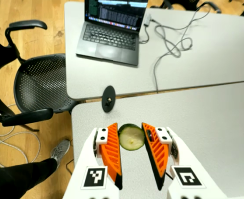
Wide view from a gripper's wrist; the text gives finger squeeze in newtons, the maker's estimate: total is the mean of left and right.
{"total": 8.8, "left": 9.0, "right": 8.5}